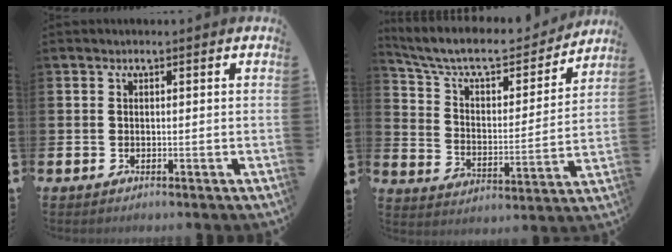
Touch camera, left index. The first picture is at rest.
{"total": 9.2, "force": [8.0, 2.8, 3.6], "torque": [-0.105, -0.052, 0.135]}